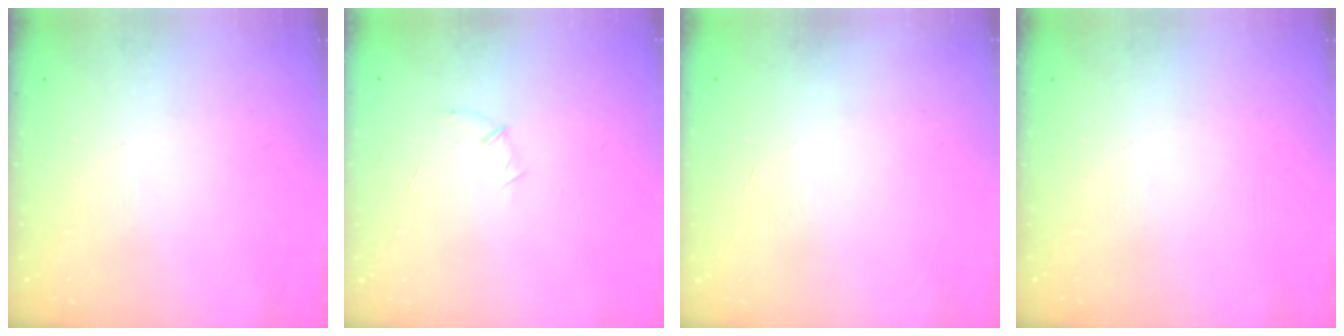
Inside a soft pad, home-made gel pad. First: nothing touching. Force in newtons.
{"total": 5.2, "press": 5.0, "slide": 1.1}
{"total": 0.0}
{"total": 0.0}